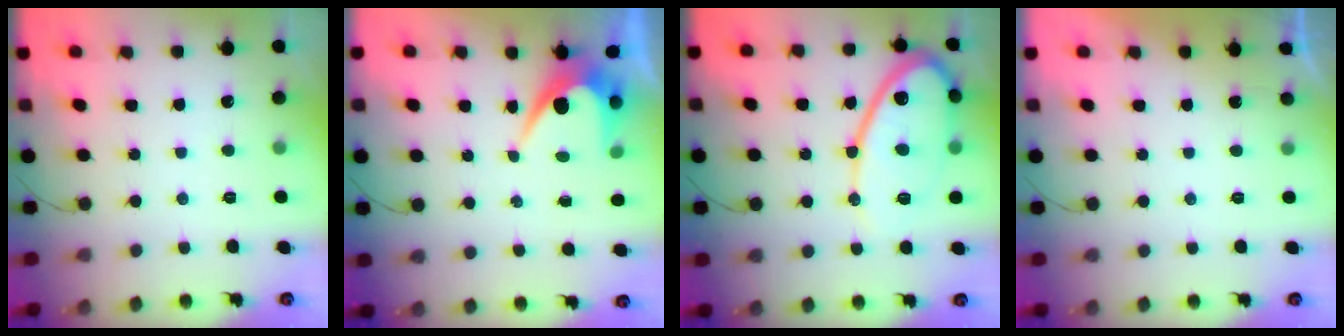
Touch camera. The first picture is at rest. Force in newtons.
{"total": 6.0, "press": 6.0, "slide": 0.4}
{"total": 15.4, "press": 15.4, "slide": 1.3}
{"total": 1.0, "press": 0.9, "slide": 0.3}